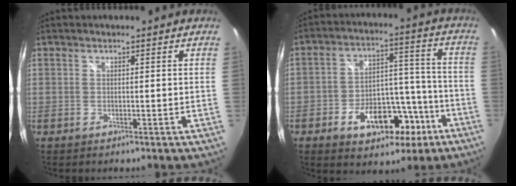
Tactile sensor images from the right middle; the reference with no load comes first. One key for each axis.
{"total": 14.2, "fx": -7.3, "fy": 8.5, "fz": 8.7, "tx": -0.148, "ty": 0.043, "tz": -0.091}